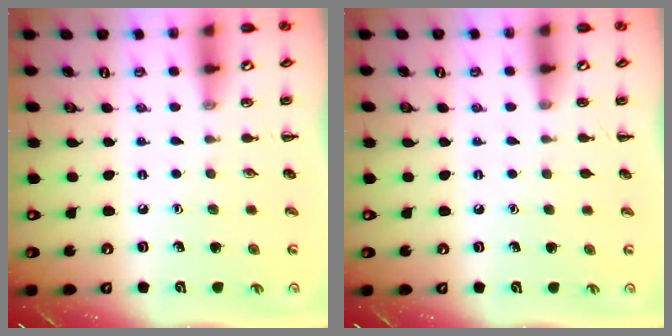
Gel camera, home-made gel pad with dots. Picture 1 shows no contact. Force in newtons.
{"total": 0.0}